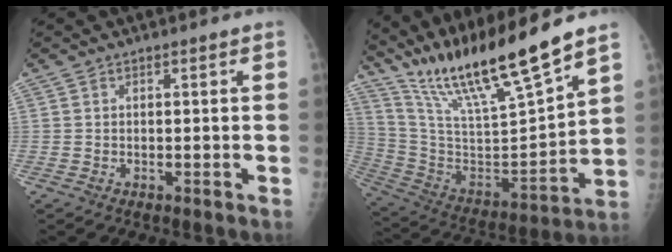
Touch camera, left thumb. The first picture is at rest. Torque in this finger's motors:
{"motor_torque": [0.54, 0.44, 1.39, -1.38, 0.35]}